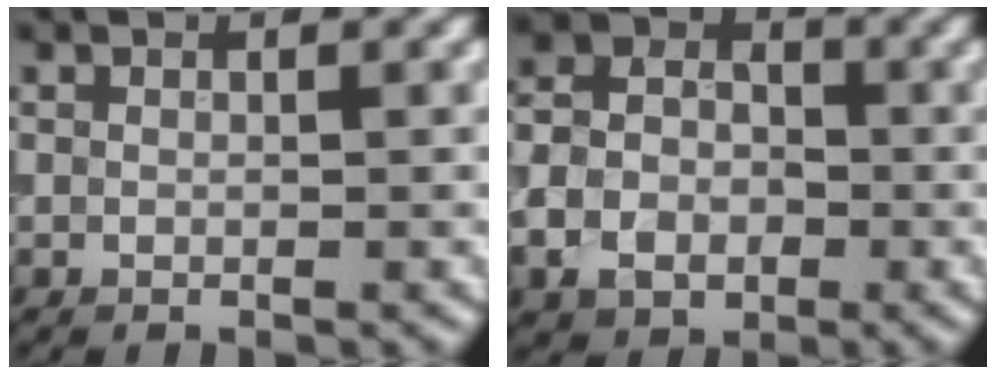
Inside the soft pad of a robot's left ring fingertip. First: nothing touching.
{"total": 6.1, "force": [-2.2, 4.8, 3.2], "torque": [-0.058, -0.003, -0.052]}